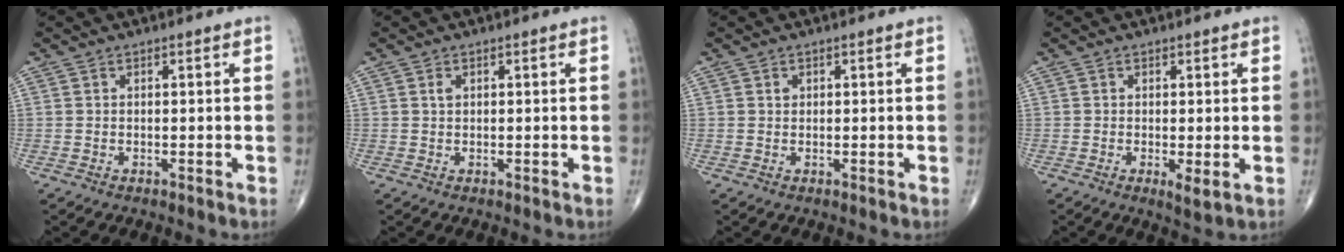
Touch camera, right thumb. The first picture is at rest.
{"total": 0.9, "force": [0.4, 0.6, 0.6], "torque": [-0.012, 0.001, 0.007]}
{"total": 0.8, "force": [0.3, 0.6, 0.3], "torque": [-0.001, -0.001, 0.006]}
{"total": 2.4, "force": [-0.3, 0.6, 2.3], "torque": [-0.041, -0.010, -0.005]}